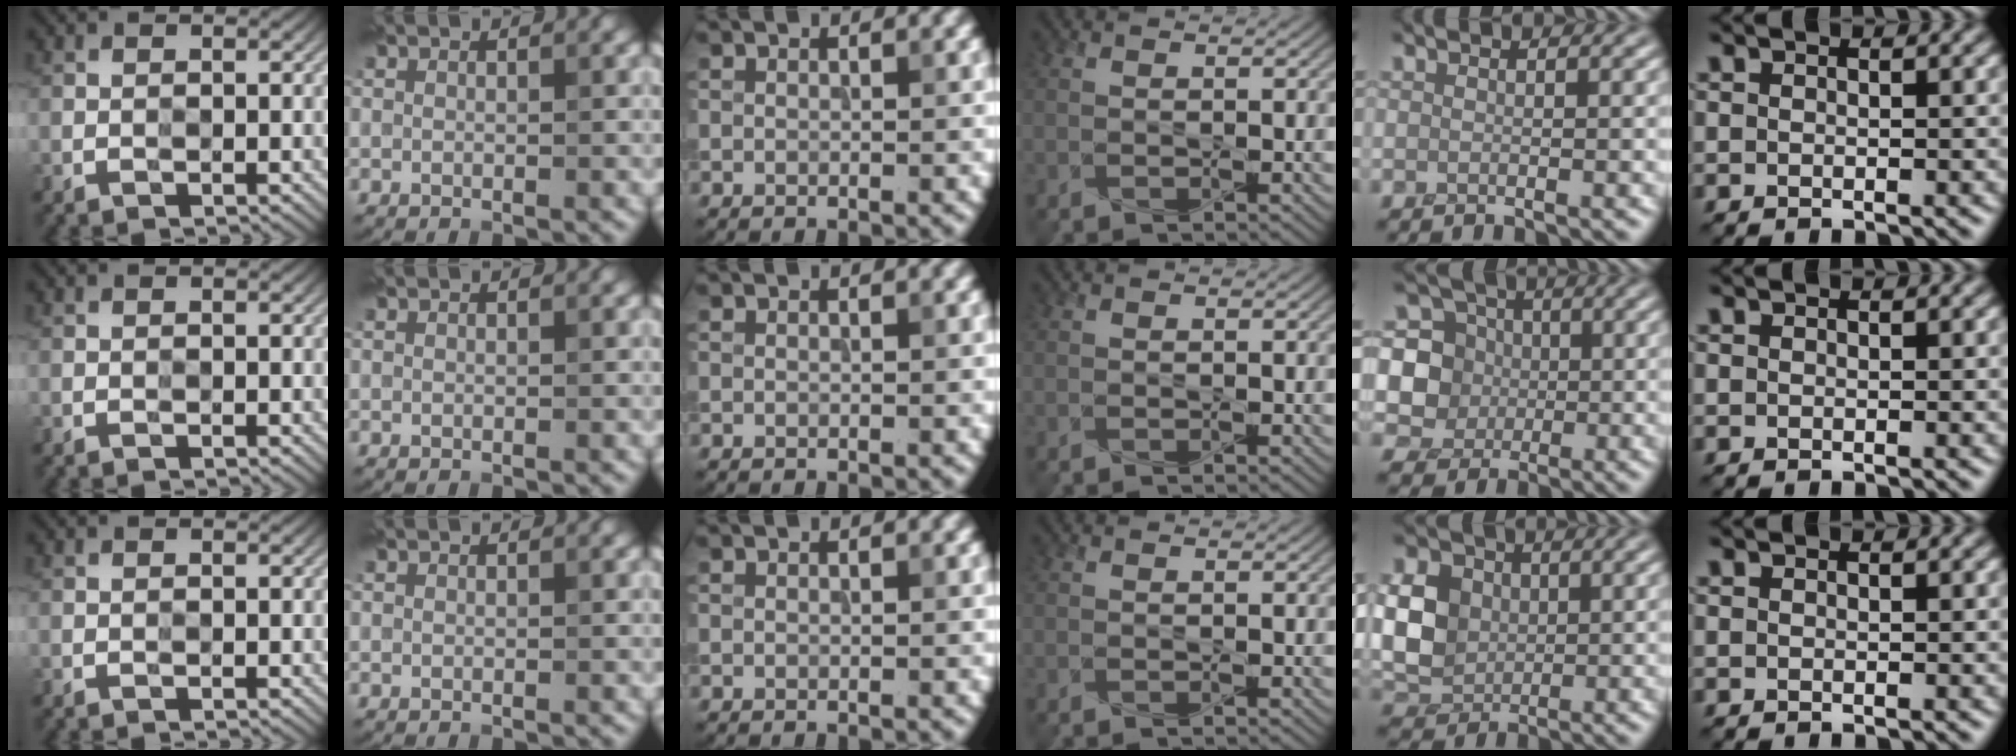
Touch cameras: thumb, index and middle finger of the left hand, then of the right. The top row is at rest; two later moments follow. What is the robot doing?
{"motion": "press", "object": "toy piano key"}